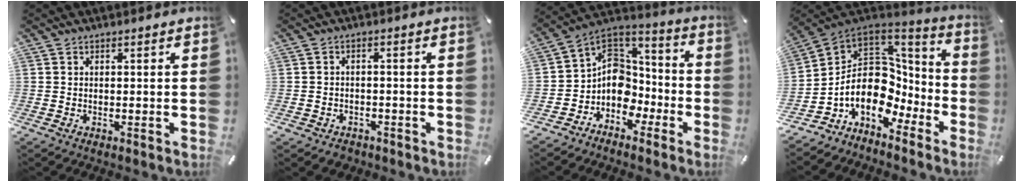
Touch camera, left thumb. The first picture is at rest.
{"total": 2.6, "force": [-1.7, 1.8, 0.5], "torque": [-0.008, 0.010, -0.036]}
{"total": 9.8, "force": [-2.5, 9.2, 2.4], "torque": [-0.046, -0.009, -0.040]}
{"total": 17.4, "force": [-0.7, 12.8, 11.9], "torque": [-0.234, -0.038, -0.013]}